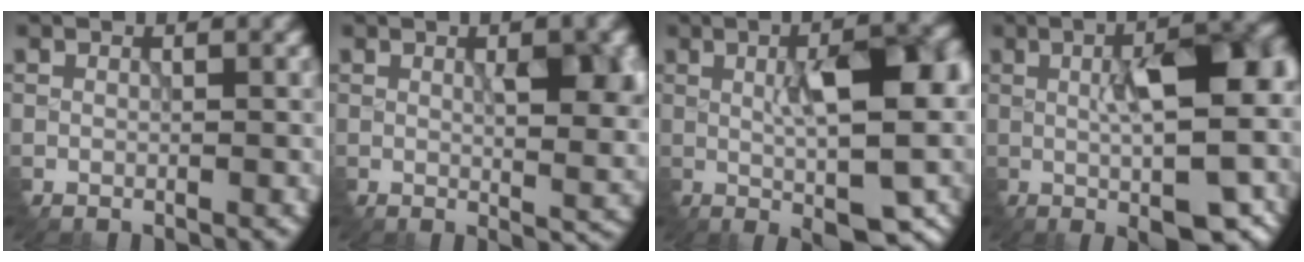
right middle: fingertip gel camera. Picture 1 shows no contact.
{"total": 5.7, "force": [0.6, 1.9, 5.3], "torque": [-0.072, -0.009, 0.018]}
{"total": 10.8, "force": [-1.1, 3.2, 10.2], "torque": [-0.135, -0.001, -0.012]}
{"total": 12.8, "force": [-1.7, 4.4, 11.9], "torque": [-0.142, 0.002, -0.018]}